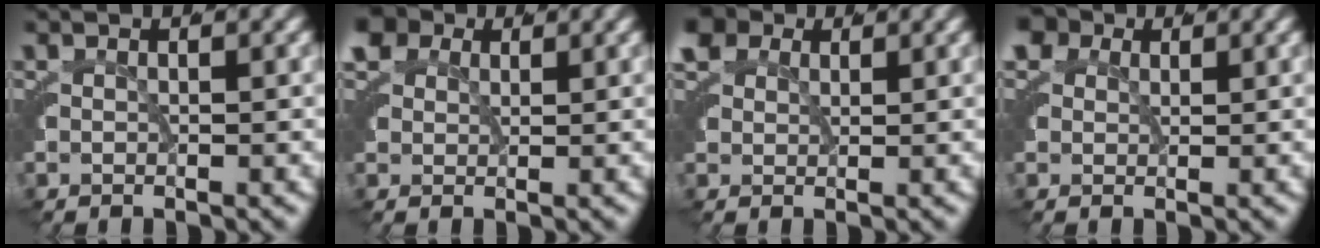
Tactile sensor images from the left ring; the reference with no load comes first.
{"total": 3.6, "force": [2.0, 2.6, 1.5], "torque": [-0.052, -0.005, 0.034]}
{"total": 2.8, "force": [1.8, 1.9, 1.1], "torque": [-0.040, -0.002, 0.031]}
{"total": 3.7, "force": [1.6, 3.0, 1.5], "torque": [-0.051, -0.008, 0.026]}